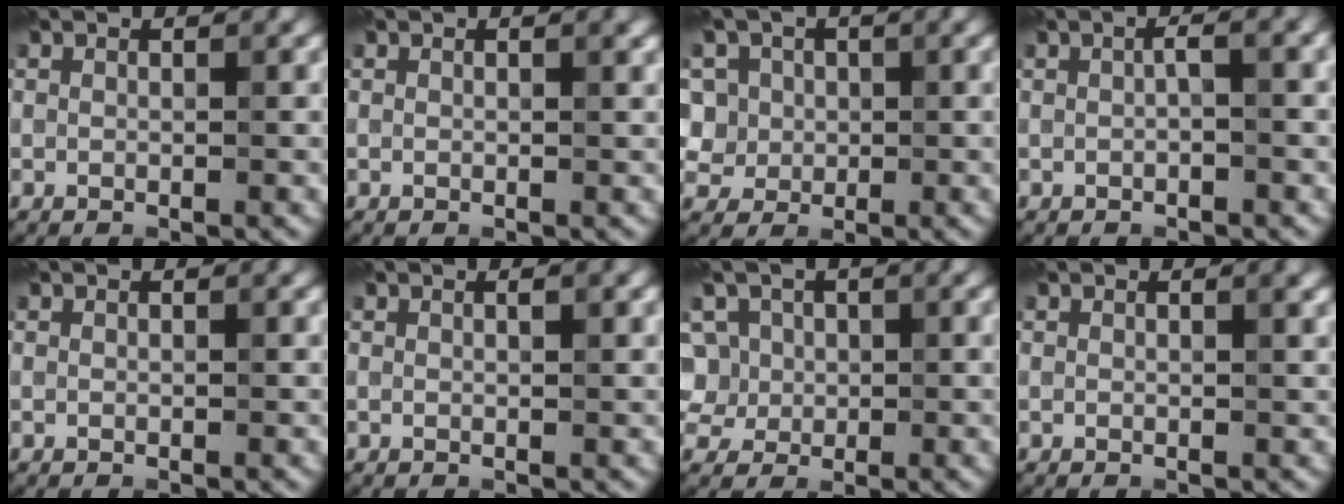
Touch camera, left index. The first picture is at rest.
{"total": 0.6, "force": [0.2, 0.1, 0.5], "torque": [-0.007, 0.001, 0.002]}
{"total": 7.8, "force": [3.0, 6.5, 3.1], "torque": [-0.064, 0.026, 0.024]}
{"total": 1.5, "force": [-0.1, 0.3, 1.5], "torque": [-0.026, 0.007, -0.002]}
{"total": 0.0}
{"total": 0.7, "force": [0.2, 0.2, 0.7], "torque": [-0.010, 0.003, 0.004]}
{"total": 6.2, "force": [1.9, 5.3, 2.5], "torque": [-0.052, 0.030, 0.014]}
{"total": 0.9, "force": [0.3, 0.3, 0.8], "torque": [-0.009, 0.000, 0.003]}